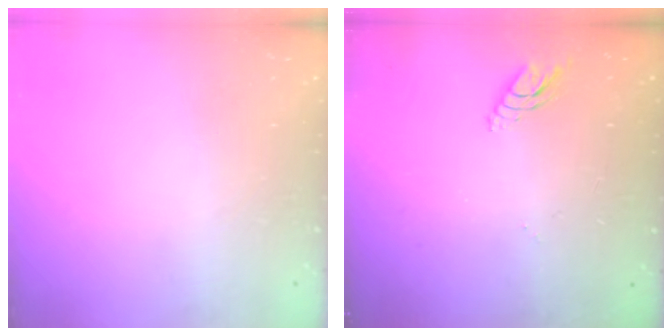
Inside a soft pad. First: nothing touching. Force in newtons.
{"total": 4.5, "press": 4.5, "slide": 0.0}